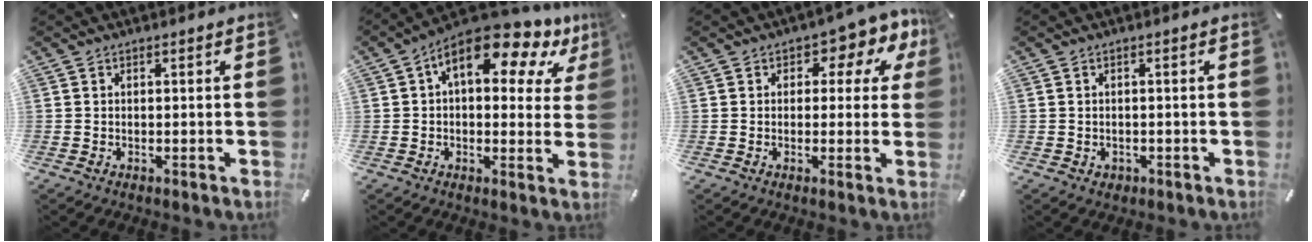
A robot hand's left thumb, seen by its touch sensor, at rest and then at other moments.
{"total": 14.2, "force": [7.3, 6.4, 10.4], "torque": [-0.151, -0.037, 0.121]}
{"total": 6.4, "force": [2.6, 4.1, 4.2], "torque": [-0.046, -0.016, 0.035]}
{"total": 1.2, "force": [-0.3, 1.1, 0.3], "torque": [-0.006, 0.004, -0.009]}